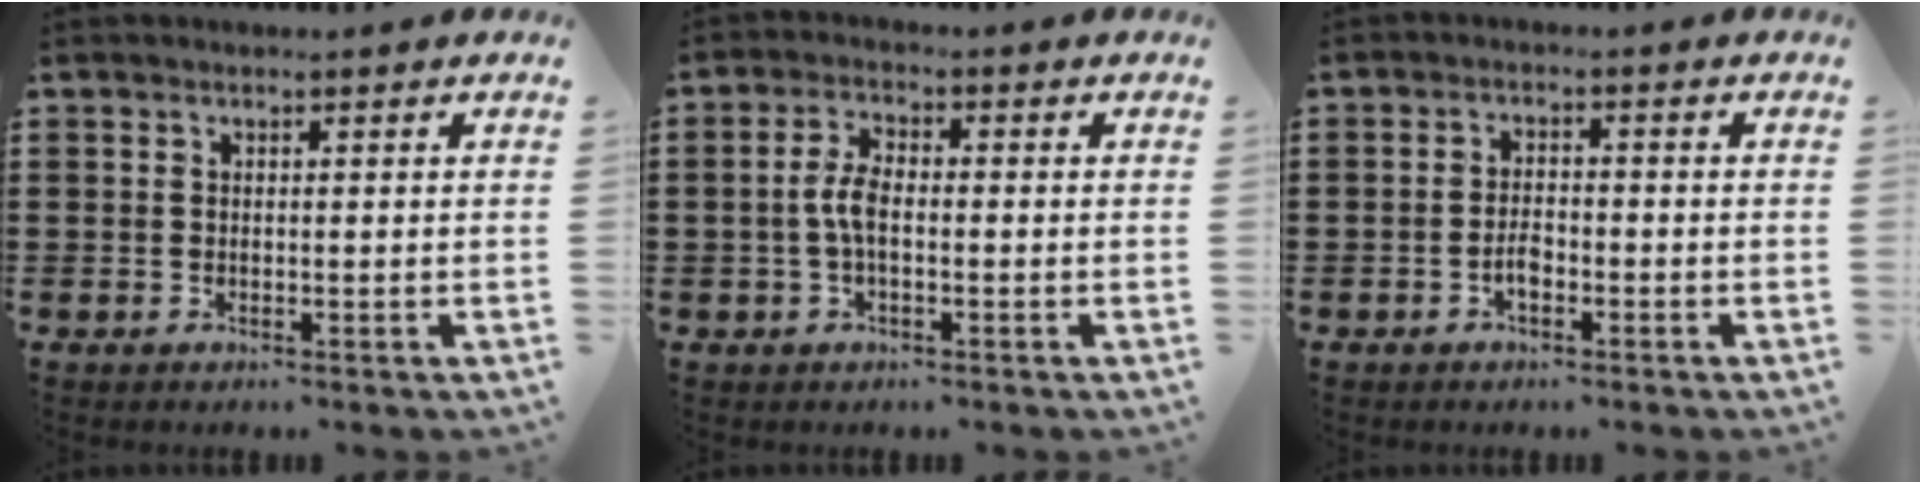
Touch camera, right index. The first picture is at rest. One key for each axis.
{"total": 4.0, "fx": -0.6, "fy": 1.7, "fz": 3.6, "tx": -0.087, "ty": -0.001, "tz": -0.019}
{"total": 2.6, "fx": -1.2, "fy": 1.2, "fz": 1.9, "tx": -0.046, "ty": 0.001, "tz": -0.025}